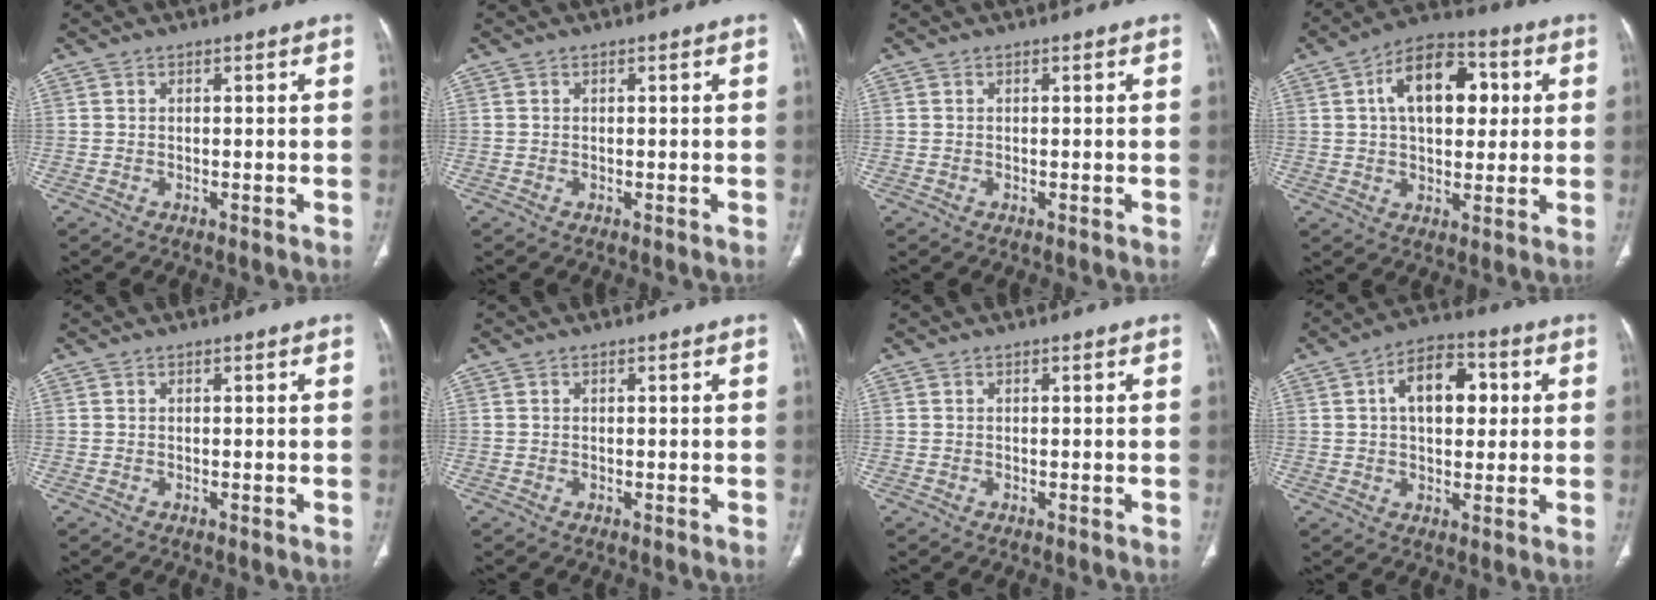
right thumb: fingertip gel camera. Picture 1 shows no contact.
{"total": 0.0}
{"total": 0.0}
{"total": 15.2, "force": [3.6, 9.0, 11.8], "torque": [-0.154, 0.014, 0.051]}
{"total": 0.0}
{"total": 0.0}
{"total": 0.0}
{"total": 11.5, "force": [2.4, 6.8, 8.9], "torque": [-0.112, 0.015, 0.033]}